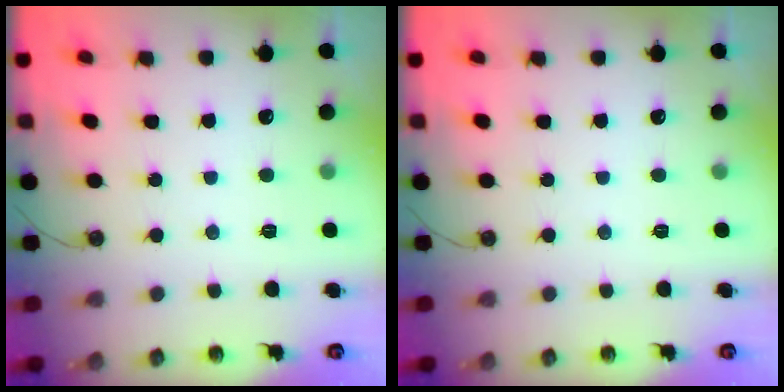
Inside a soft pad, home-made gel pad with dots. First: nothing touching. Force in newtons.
{"total": 0.0}